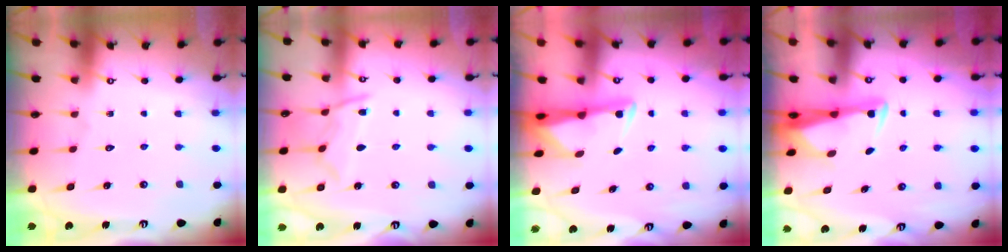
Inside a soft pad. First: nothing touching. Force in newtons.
{"total": 9.0, "press": 9.0, "slide": 0.9}
{"total": 3.0, "press": 2.9, "slide": 0.5}
{"total": 2.9, "press": 2.9, "slide": 0.7}